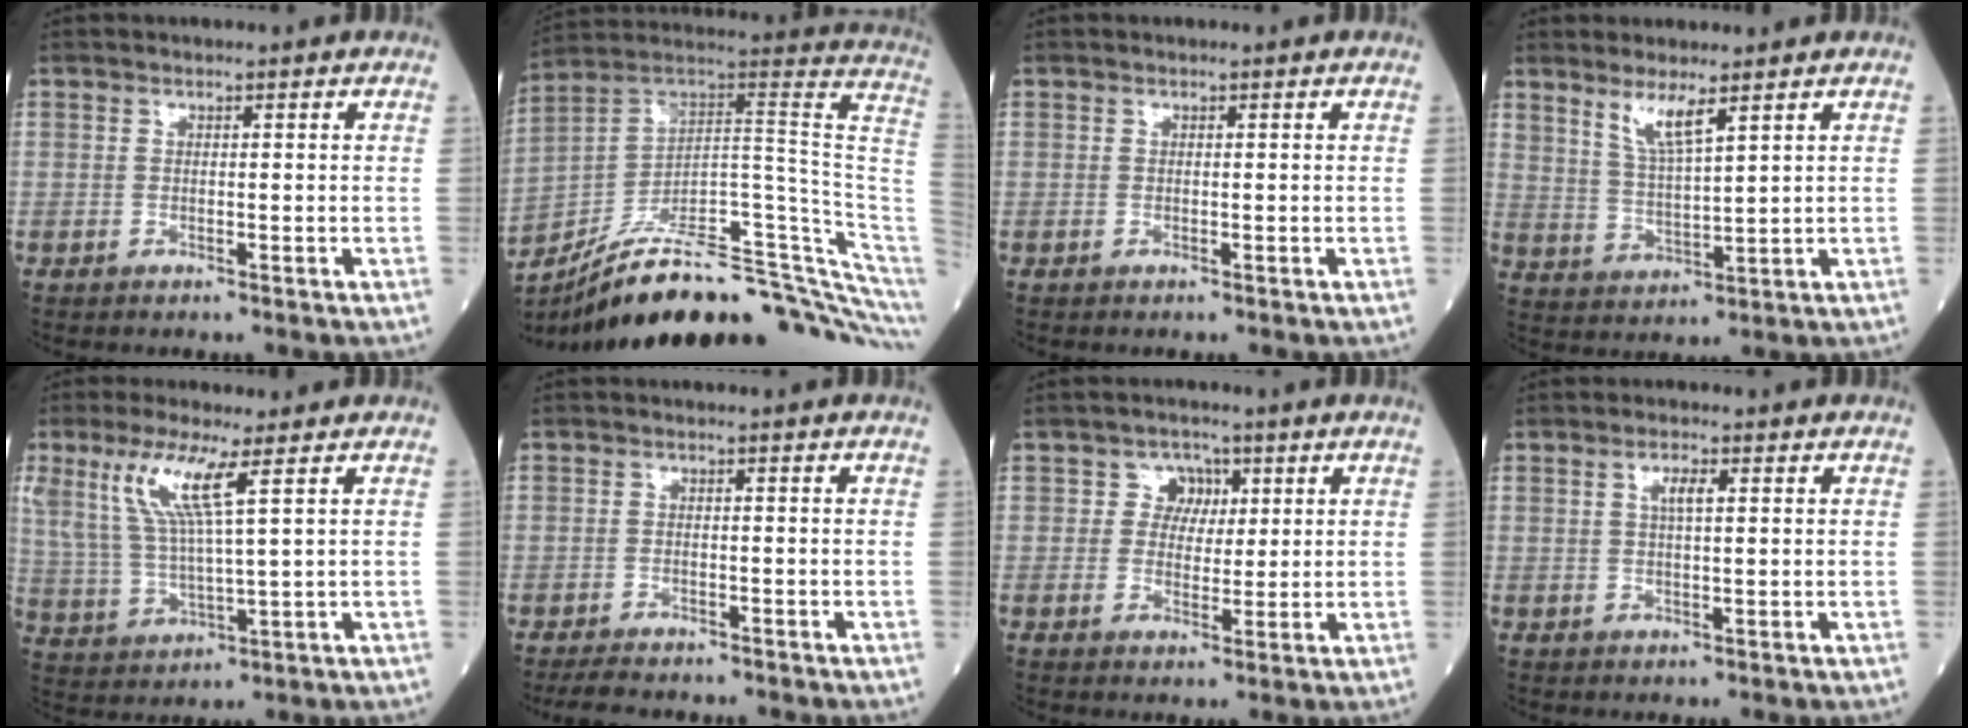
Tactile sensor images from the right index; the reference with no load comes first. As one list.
[{"total": 29.3, "force": [-22.6, 2.4, 18.5], "torque": [-0.160, 0.035, -0.332]}, {"total": 0.0}, {"total": 5.3, "force": [3.6, 0.4, 3.9], "torque": [-0.079, -0.012, 0.075]}, {"total": 9.8, "force": [4.7, 0.5, 8.5], "torque": [-0.193, 0.003, 0.096]}, {"total": 4.2, "force": [-3.8, 1.4, 1.3], "torque": [-0.024, -0.007, -0.060]}, {"total": 3.7, "force": [1.2, 3.3, 1.2], "torque": [-0.009, 0.008, 0.014]}, {"total": 2.3, "force": [0.7, 0.4, 2.1], "torque": [-0.041, 0.001, 0.013]}]